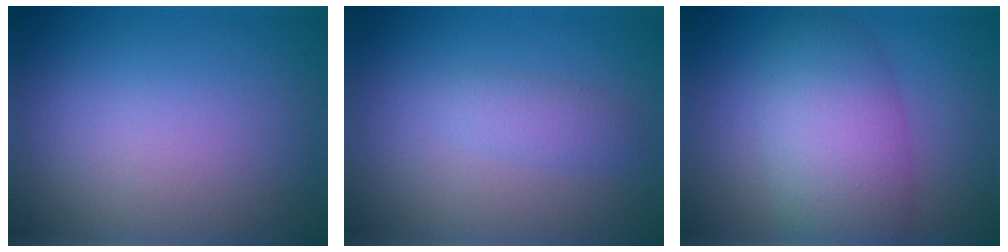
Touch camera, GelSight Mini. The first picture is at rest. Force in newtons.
{"total": 1.5, "press": 1.5, "slide": 0.1}
{"total": 6.6, "press": 6.6, "slide": 0.3}